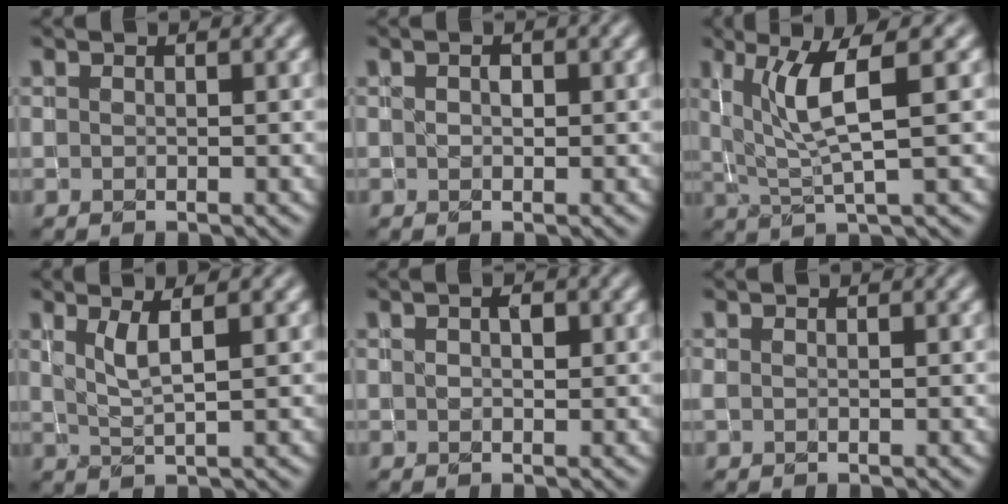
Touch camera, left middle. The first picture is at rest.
{"total": 1.0, "force": [0.0, 0.7, 0.7], "torque": [-0.011, 0.000, 0.004]}
{"total": 4.9, "force": [1.3, 0.6, 4.7], "torque": [-0.093, -0.002, 0.030]}
{"total": 2.4, "force": [0.9, 0.3, 2.2], "torque": [-0.040, -0.004, 0.022]}
{"total": 1.4, "force": [0.2, 0.9, 1.0], "torque": [-0.017, 0.000, 0.004]}
{"total": 0.0}